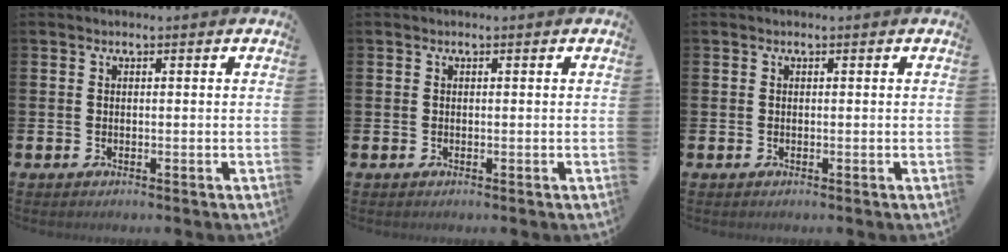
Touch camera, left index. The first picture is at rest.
{"total": 0.0}
{"total": 0.0}